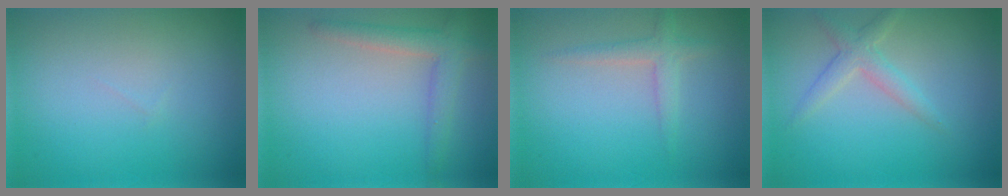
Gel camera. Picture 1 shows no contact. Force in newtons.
{"total": 2.7, "press": 2.7, "slide": 0.2}
{"total": 1.9, "press": 1.9, "slide": 0.1}
{"total": 2.1, "press": 2.1, "slide": 0.1}